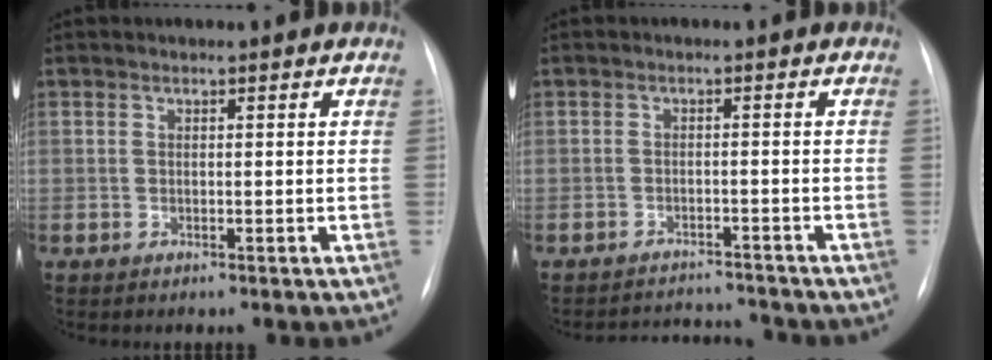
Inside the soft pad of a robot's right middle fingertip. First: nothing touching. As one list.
[{"total": 5.7, "force": [-5.7, 0.4, -0.2], "torque": [0.000, 0.006, -0.083]}]